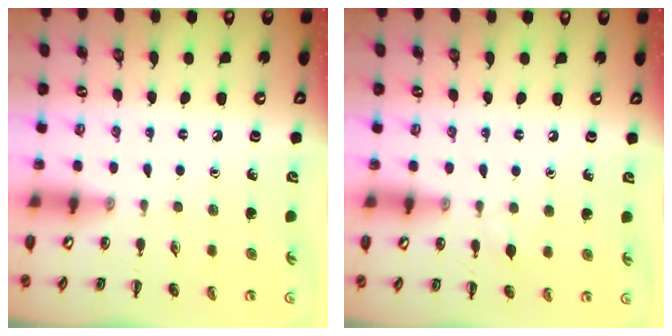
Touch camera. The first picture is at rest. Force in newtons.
{"total": 2.9, "press": 2.7, "slide": 0.9}